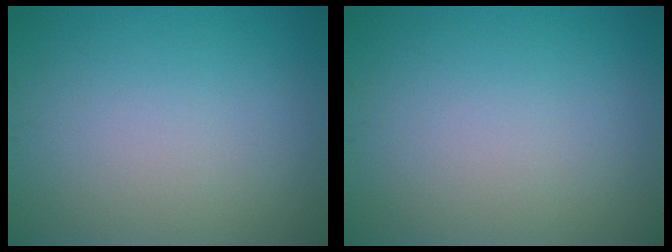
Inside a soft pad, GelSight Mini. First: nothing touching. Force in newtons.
{"total": 0.0}